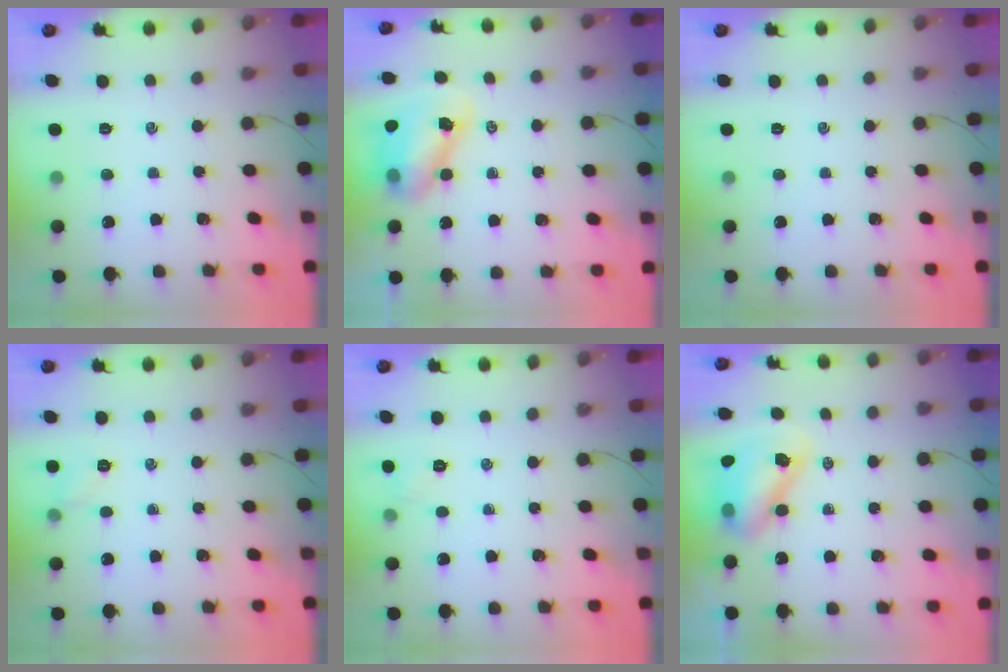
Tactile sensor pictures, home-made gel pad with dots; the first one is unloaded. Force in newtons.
{"total": 8.2, "press": 8.1, "slide": 1.7}
{"total": 0.0}
{"total": 5.2, "press": 5.0, "slide": 1.5}
{"total": 2.9, "press": 2.7, "slide": 1.0}
{"total": 9.1, "press": 8.7, "slide": 2.6}